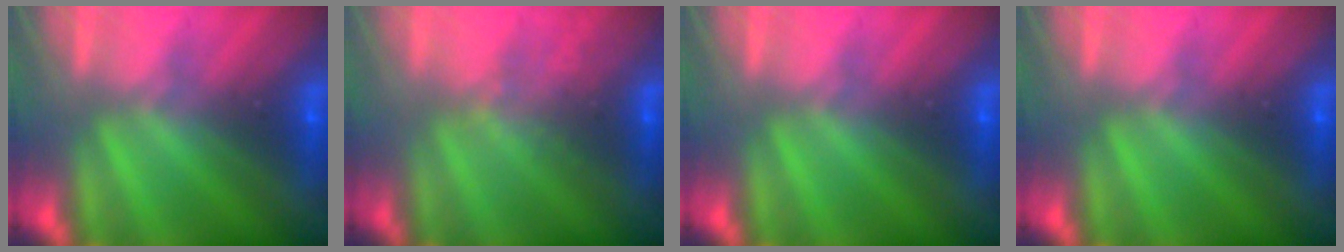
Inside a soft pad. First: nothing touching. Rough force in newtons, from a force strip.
{"total": 2.5}
{"total": 0.0}
{"total": 0.0}